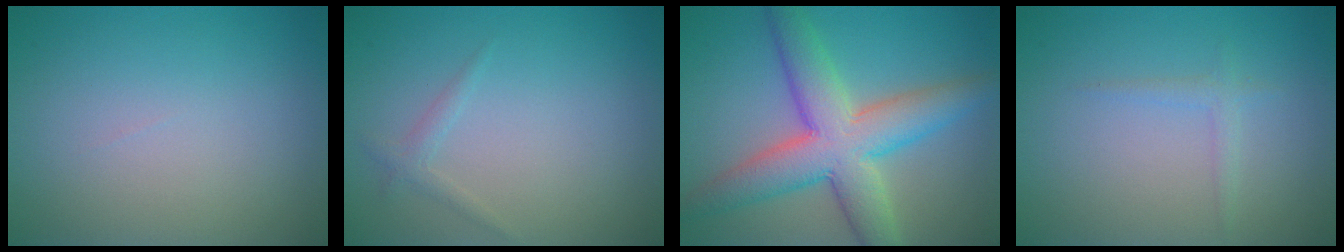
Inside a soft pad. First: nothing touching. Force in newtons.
{"total": 1.0, "press": 1.0, "slide": 0.0}
{"total": 8.3, "press": 8.3, "slide": 0.4}
{"total": 1.0, "press": 1.0, "slide": 0.1}